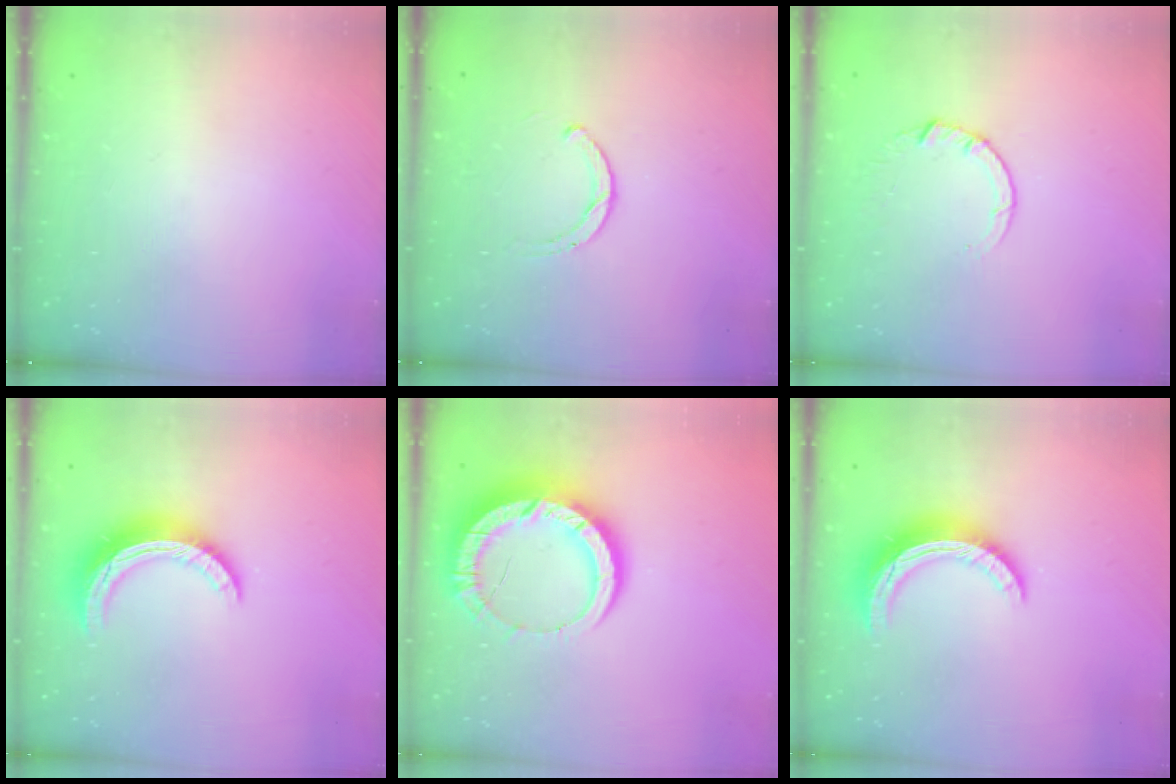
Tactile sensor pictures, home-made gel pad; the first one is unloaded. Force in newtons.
{"total": 1.9, "press": 1.9, "slide": 0.2}
{"total": 3.7, "press": 3.7, "slide": 0.5}
{"total": 12.2, "press": 12.1, "slide": 0.9}
{"total": 13.7, "press": 13.6, "slide": 1.4}
{"total": 12.2, "press": 12.1, "slide": 0.9}